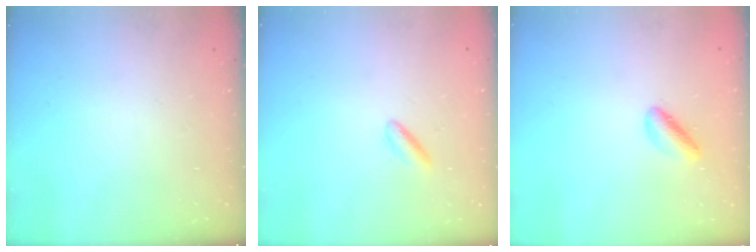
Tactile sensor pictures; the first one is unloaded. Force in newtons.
{"total": 1.8, "press": 1.6, "slide": 0.8}
{"total": 3.2, "press": 3.1, "slide": 0.8}